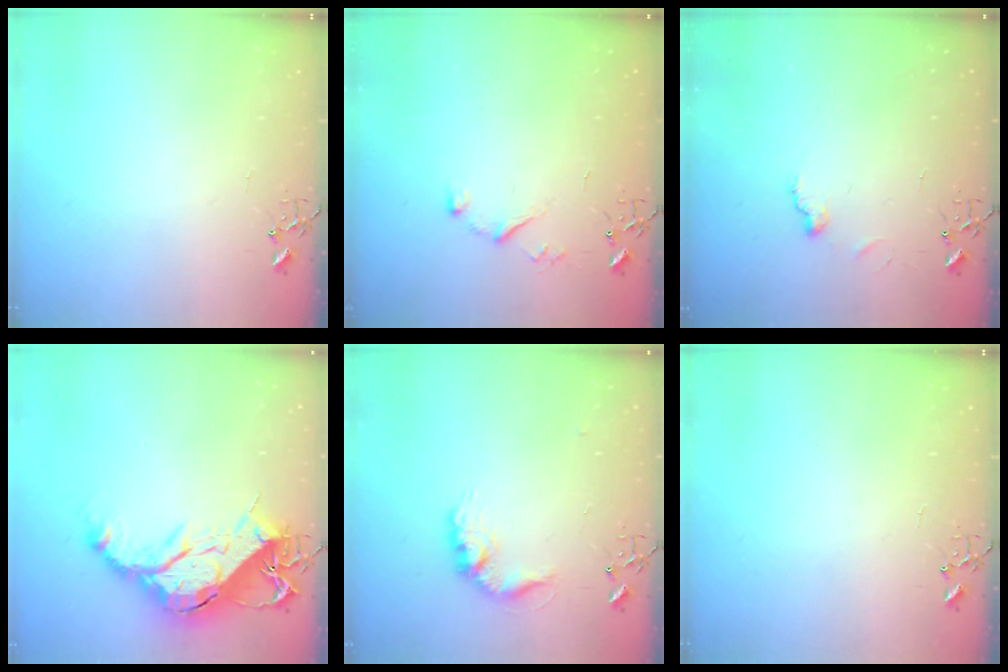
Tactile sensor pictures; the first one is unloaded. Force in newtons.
{"total": 6.6, "press": 6.6, "slide": 0.5}
{"total": 7.4, "press": 7.4, "slide": 0.4}
{"total": 19.8, "press": 19.8, "slide": 1.2}
{"total": 11.9, "press": 11.9, "slide": 0.7}
{"total": 0.0}